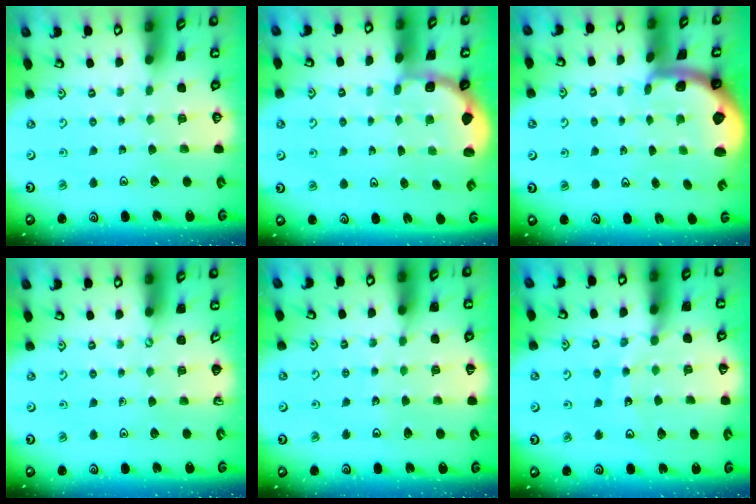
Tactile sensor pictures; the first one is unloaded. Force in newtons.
{"total": 1.9, "press": 1.8, "slide": 0.7}
{"total": 1.1, "press": 1.0, "slide": 0.3}
{"total": 0.0}
{"total": 2.5, "press": 2.5, "slide": 0.2}
{"total": 11.5, "press": 11.4, "slide": 1.3}